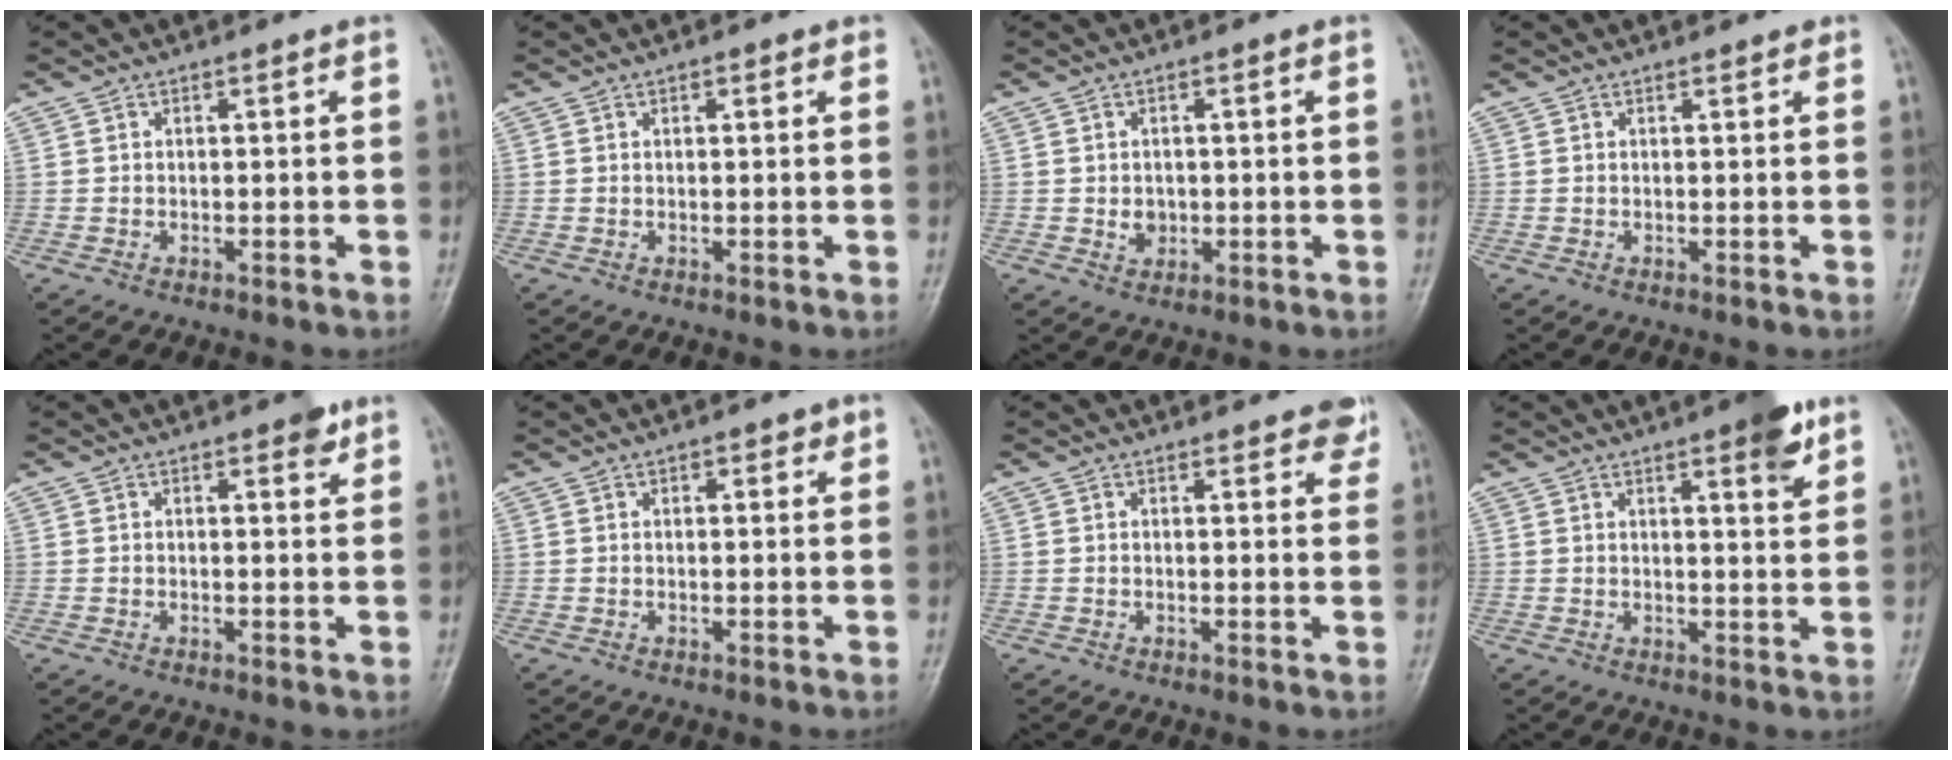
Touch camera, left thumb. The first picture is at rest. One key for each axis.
{"total": 1.4, "fx": 0.8, "fy": 0.7, "fz": 1.0, "tx": -0.008, "ty": 0.000, "tz": 0.007}
{"total": 2.5, "fx": -0.2, "fy": 2.1, "fz": 1.3, "tx": -0.010, "ty": 0.001, "tz": 0.002}
{"total": 0.7, "fx": 0.5, "fy": 0.3, "fz": 0.3, "tx": -0.006, "ty": -0.003, "tz": 0.005}
{"total": 2.5, "fx": 1.6, "fy": 1.1, "fz": 1.6, "tx": -0.011, "ty": -0.007, "tz": 0.018}
{"total": 2.7, "fx": 1.4, "fy": 1.3, "fz": 1.9, "tx": -0.013, "ty": -0.002, "tz": 0.016}
{"total": 4.4, "fx": 3.5, "fy": 1.8, "fz": 2.1, "tx": 0.003, "ty": -0.013, "tz": 0.034}
{"total": 6.3, "fx": 3.7, "fy": 1.4, "fz": 4.8, "tx": -0.056, "ty": -0.018, "tz": 0.046}